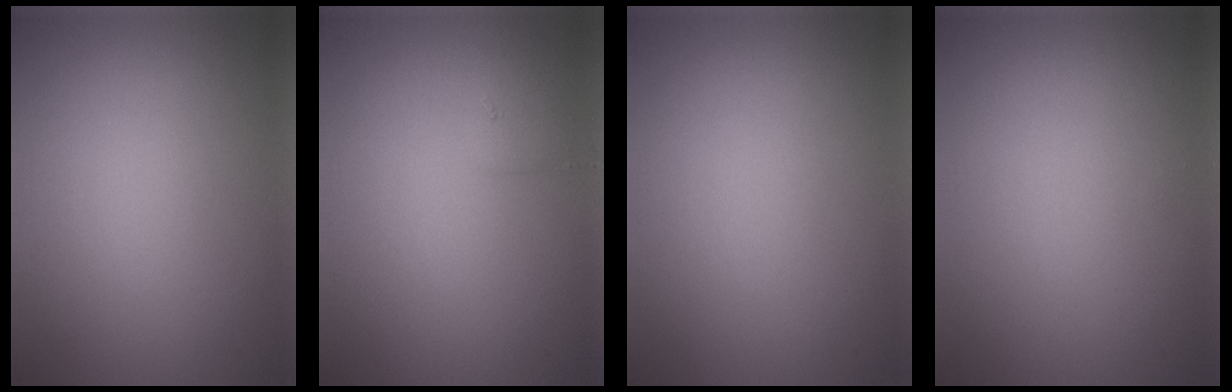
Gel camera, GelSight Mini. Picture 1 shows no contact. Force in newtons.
{"total": 0.9, "press": 0.9, "slide": 0.1}
{"total": 0.0}
{"total": 0.0}